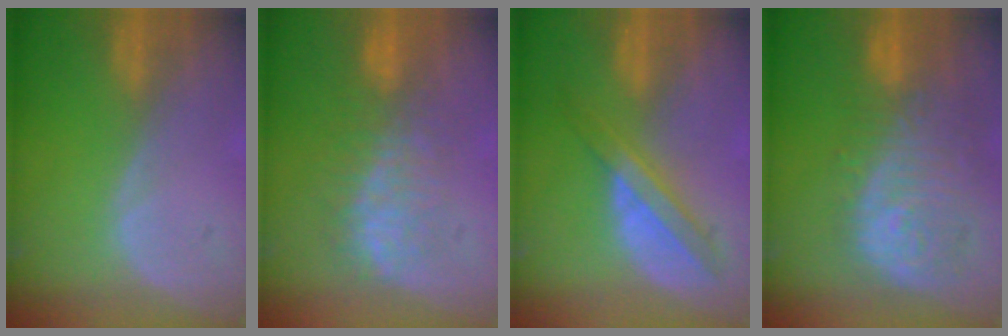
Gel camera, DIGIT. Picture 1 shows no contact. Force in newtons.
{"total": 7.8, "press": 7.5, "slide": 2.2}
{"total": 5.7, "press": 5.6, "slide": 1.4}
{"total": 12.0, "press": 10.7, "slide": 5.5}